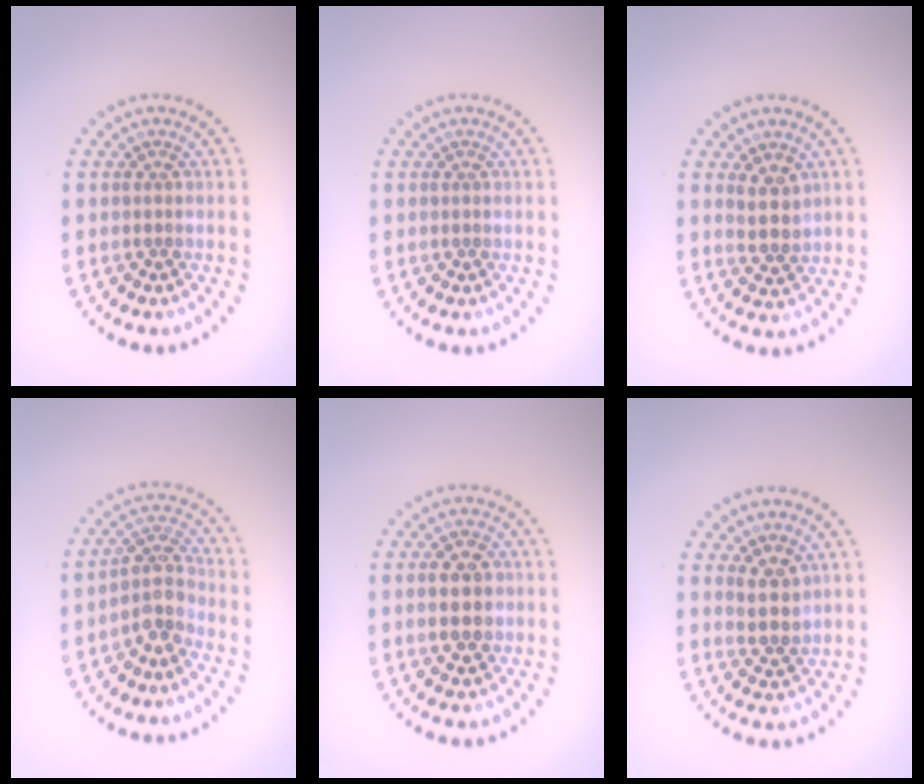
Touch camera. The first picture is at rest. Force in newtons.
{"total": 0.0}
{"total": 2.3, "press": 2.1, "slide": 1.0}
{"total": 3.4, "press": 2.6, "slide": 2.2}
{"total": 4.3, "press": 4.3, "slide": 0.1}
{"total": 2.3, "press": 2.1, "slide": 0.9}